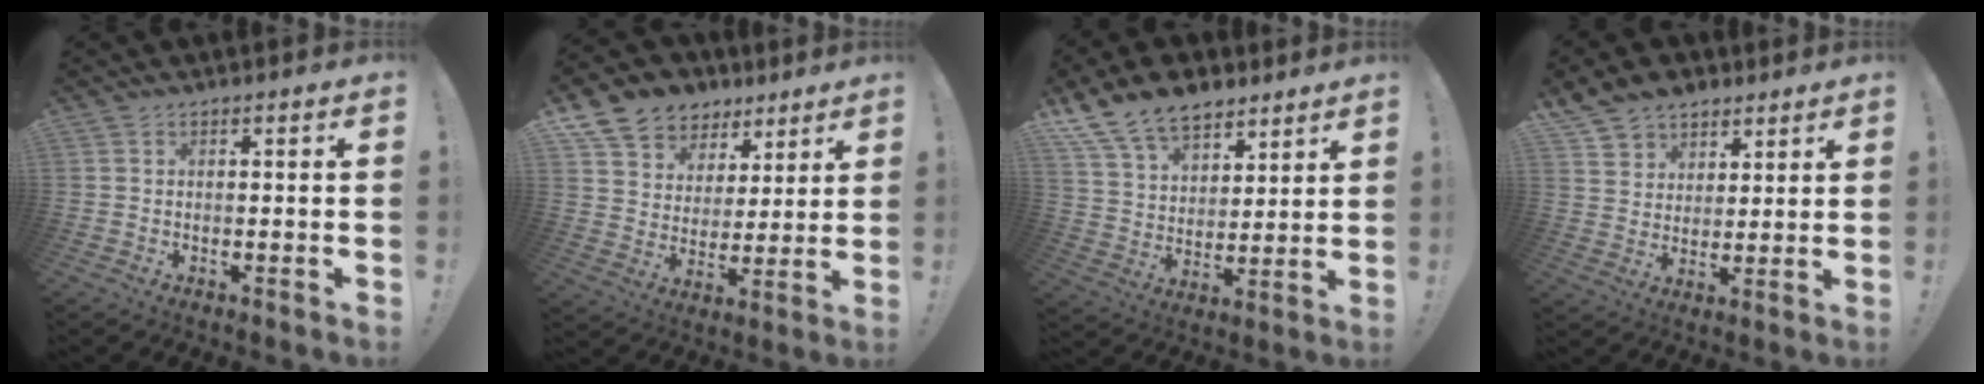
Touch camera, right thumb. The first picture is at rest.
{"total": 11.0, "force": [6.9, 8.2, 2.4], "torque": [-0.045, -0.051, 0.138]}
{"total": 14.7, "force": [10.8, 8.2, 5.7], "torque": [-0.118, -0.065, 0.207]}
{"total": 9.5, "force": [6.8, 6.4, 1.6], "torque": [-0.034, -0.047, 0.137]}